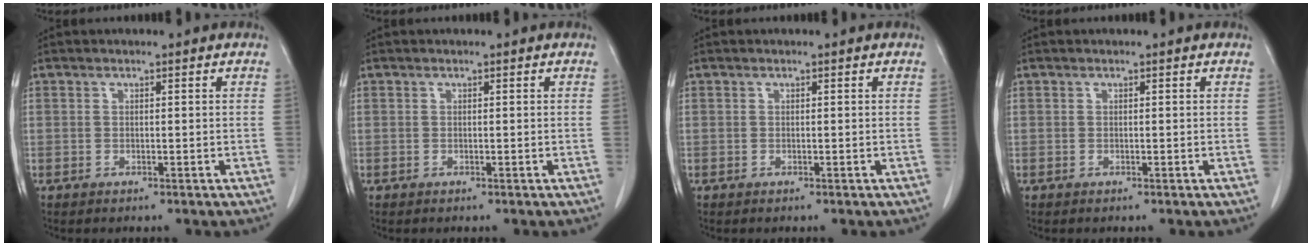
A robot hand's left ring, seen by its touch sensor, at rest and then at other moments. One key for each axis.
{"total": 0.0}
{"total": 0.0}
{"total": 0.0}